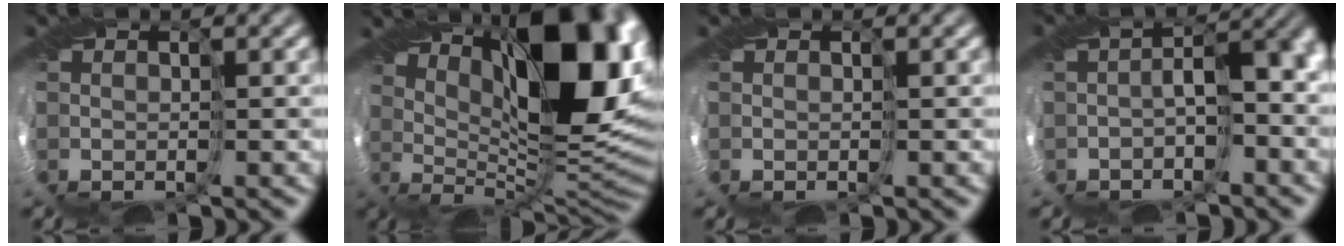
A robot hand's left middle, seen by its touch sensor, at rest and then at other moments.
{"total": 14.7, "force": [4.1, 5.7, 12.9], "torque": [-0.182, 0.009, 0.062]}
{"total": 0.0}
{"total": 4.2, "force": [-1.5, 1.8, 3.5], "torque": [-0.045, 0.003, -0.025]}